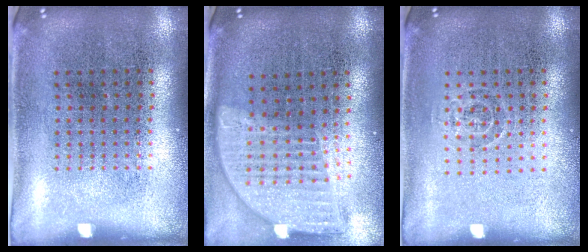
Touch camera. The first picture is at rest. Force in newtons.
{"total": 1.9, "press": 1.5, "slide": 1.2}
{"total": 0.8, "press": 0.5, "slide": 0.6}